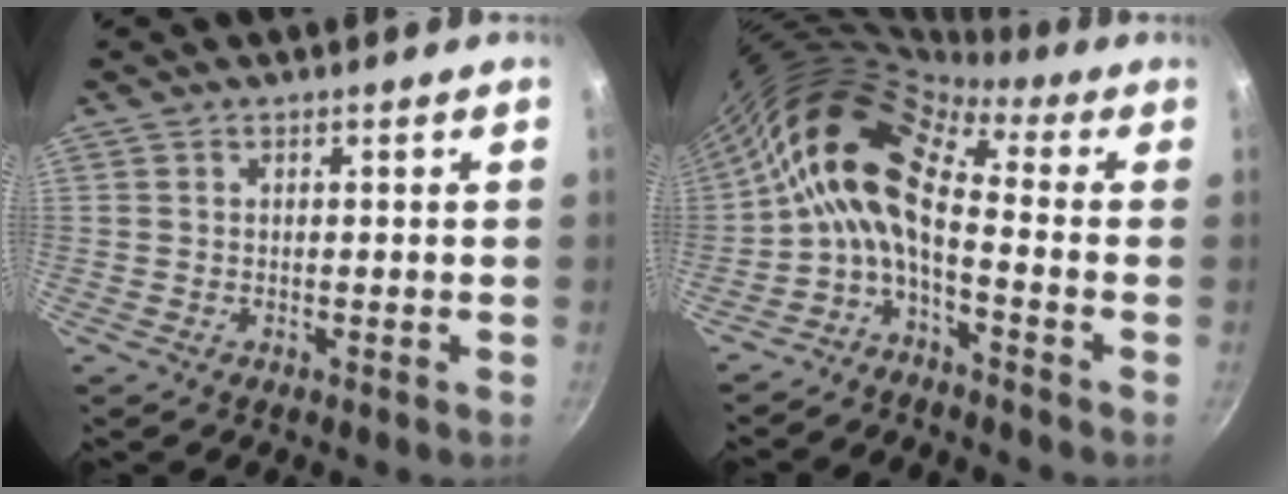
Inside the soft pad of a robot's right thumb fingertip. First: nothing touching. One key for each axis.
{"total": 12.3, "fx": -0.7, "fy": 6.0, "fz": 10.7, "tx": -0.205, "ty": 0.032, "tz": -0.032}